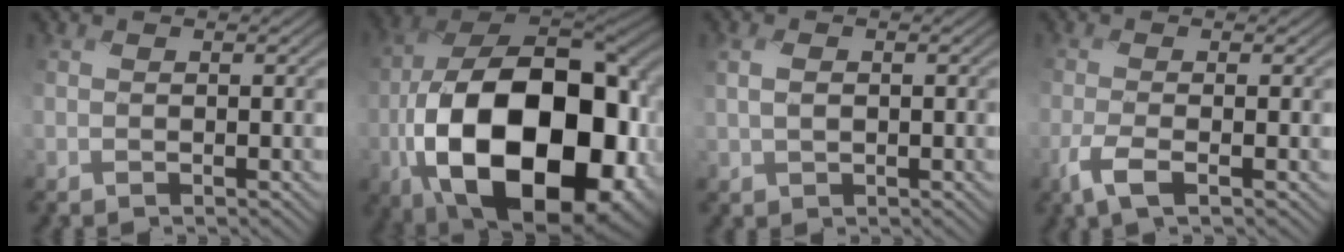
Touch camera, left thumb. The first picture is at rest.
{"total": 22.9, "force": [-6.0, 14.1, 17.0], "torque": [-0.361, -0.051, -0.062]}
{"total": 2.3, "force": [0.4, 1.8, 1.4], "torque": [-0.042, 0.000, 0.017]}
{"total": 3.3, "force": [-1.8, 0.7, 2.6], "torque": [-0.063, -0.006, -0.040]}